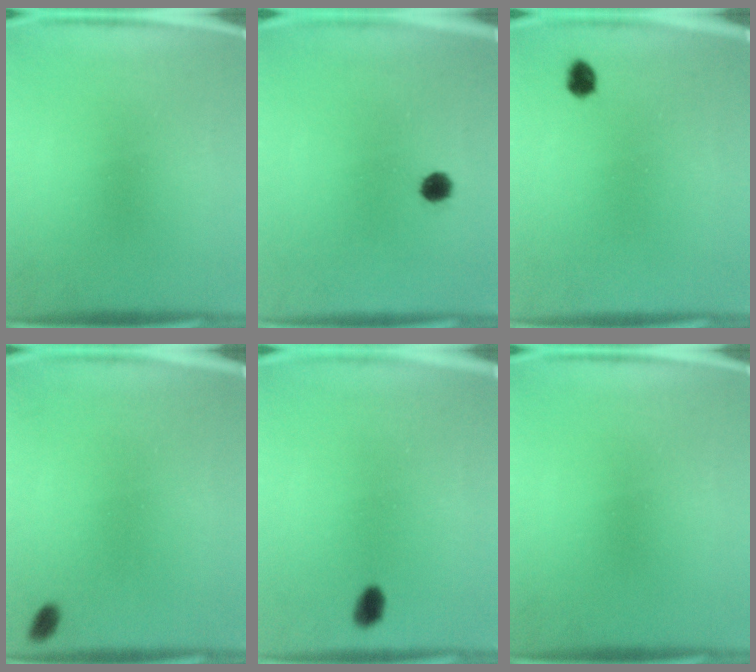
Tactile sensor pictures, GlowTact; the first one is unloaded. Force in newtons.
{"total": 2.4}
{"total": 2.1}
{"total": 4.1}
{"total": 2.7}
{"total": 0.0}